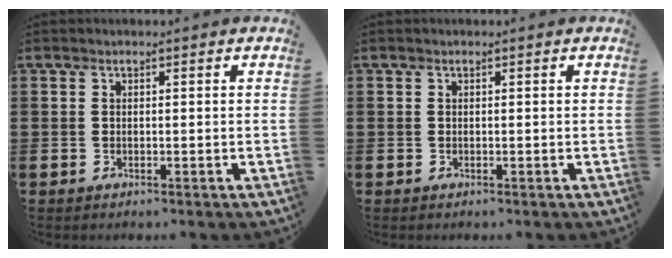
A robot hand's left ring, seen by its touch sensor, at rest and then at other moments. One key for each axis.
{"total": 0.0}